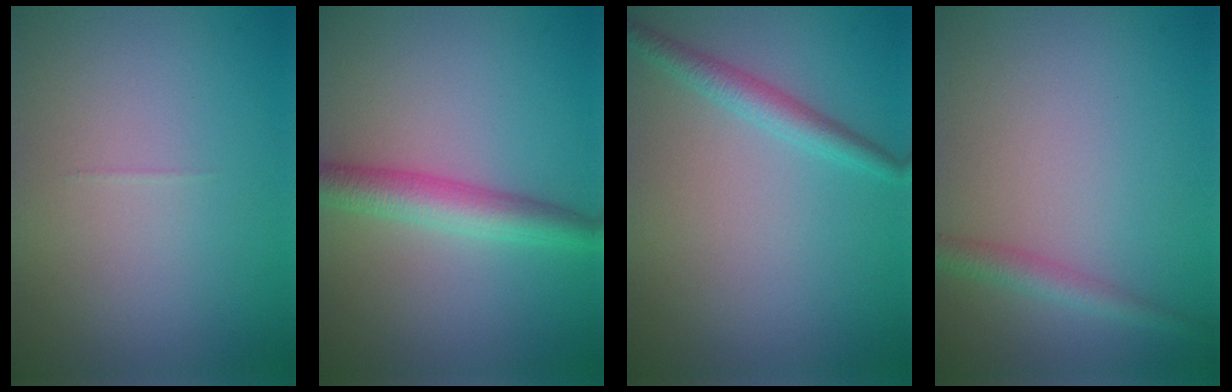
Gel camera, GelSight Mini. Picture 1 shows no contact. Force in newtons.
{"total": 3.9, "press": 3.9, "slide": 0.1}
{"total": 2.2, "press": 2.2, "slide": 0.0}
{"total": 2.2, "press": 2.2, "slide": 0.1}